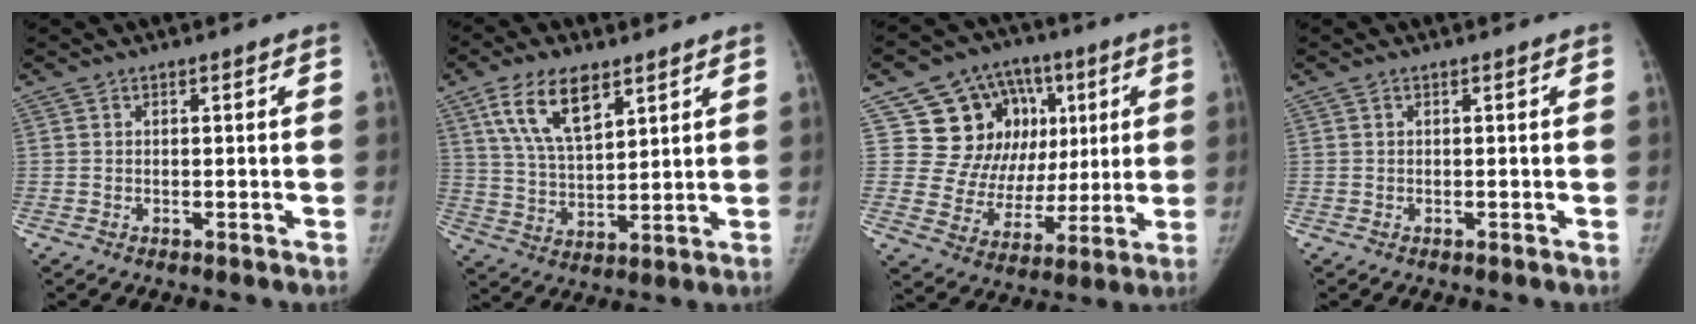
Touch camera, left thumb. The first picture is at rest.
{"total": 12.3, "force": [6.7, 5.6, 8.6], "torque": [-0.142, -0.024, 0.132]}
{"total": 19.0, "force": [5.7, 15.6, 9.2], "torque": [-0.086, 0.018, 0.113]}
{"total": 0.0}